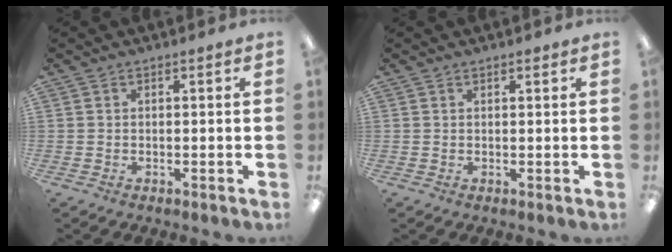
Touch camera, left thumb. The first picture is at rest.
{"total": 0.8, "force": [0.6, 0.3, 0.4], "torque": [-0.009, 0.001, 0.011]}